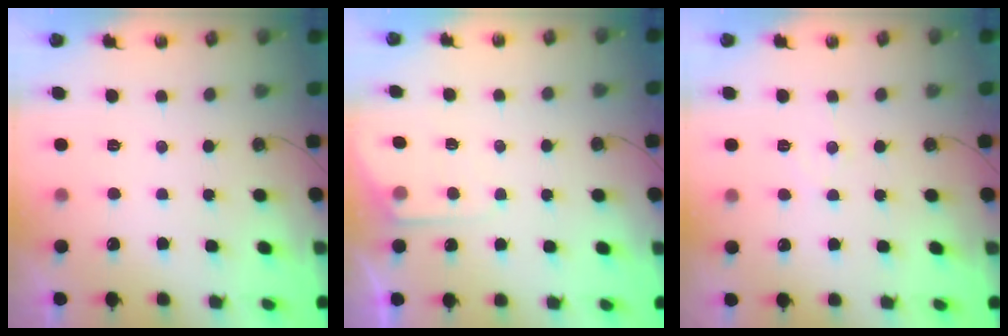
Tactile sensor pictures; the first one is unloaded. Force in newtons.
{"total": 4.6, "press": 4.5, "slide": 0.6}
{"total": 5.1, "press": 5.0, "slide": 0.6}